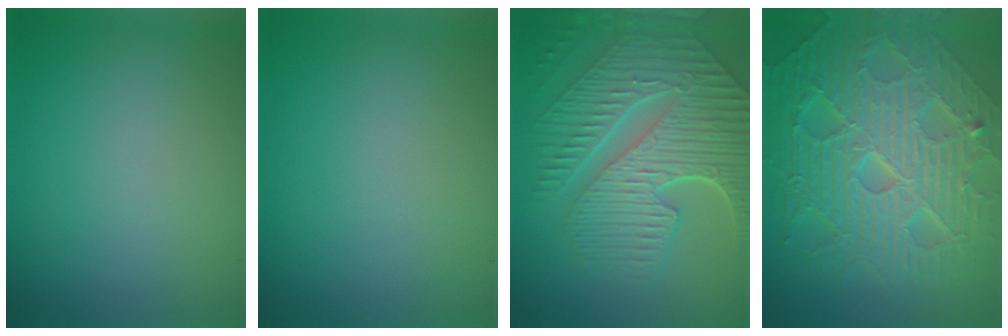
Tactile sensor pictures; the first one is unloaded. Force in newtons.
{"total": 0.0}
{"total": 9.8, "press": 6.5, "slide": 7.3}
{"total": 11.7, "press": 7.8, "slide": 8.8}